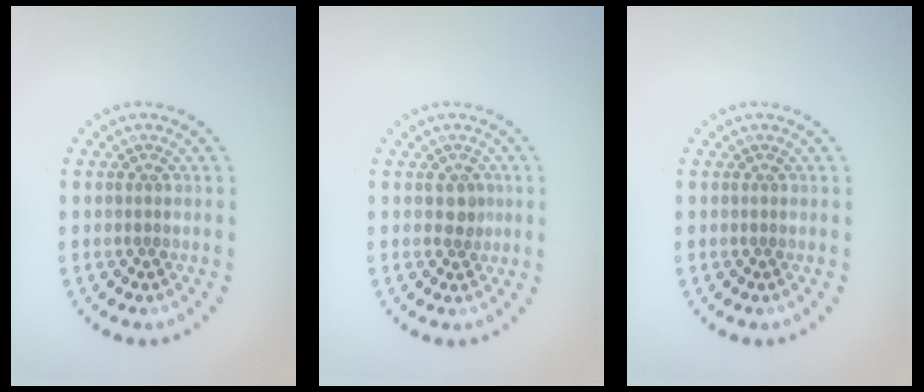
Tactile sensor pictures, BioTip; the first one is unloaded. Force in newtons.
{"total": 1.4, "press": 1.2, "slide": 0.6}
{"total": 0.0}